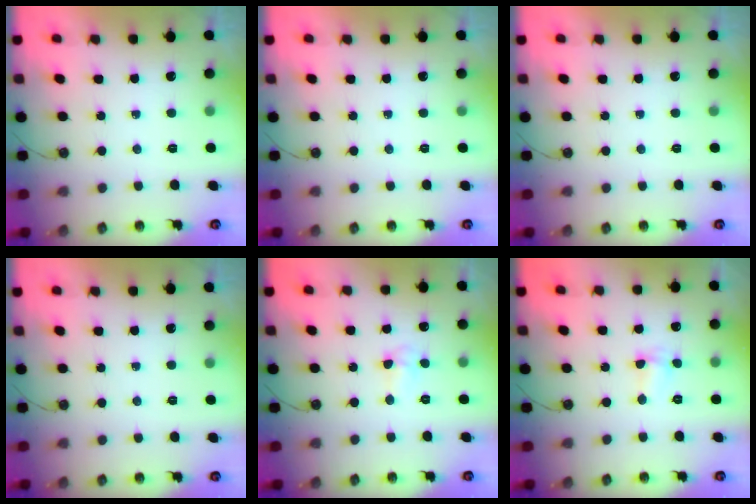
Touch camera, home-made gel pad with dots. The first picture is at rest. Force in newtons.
{"total": 0.0}
{"total": 0.0}
{"total": 0.0}
{"total": 4.2, "press": 4.1, "slide": 0.7}
{"total": 1.7, "press": 1.5, "slide": 0.7}